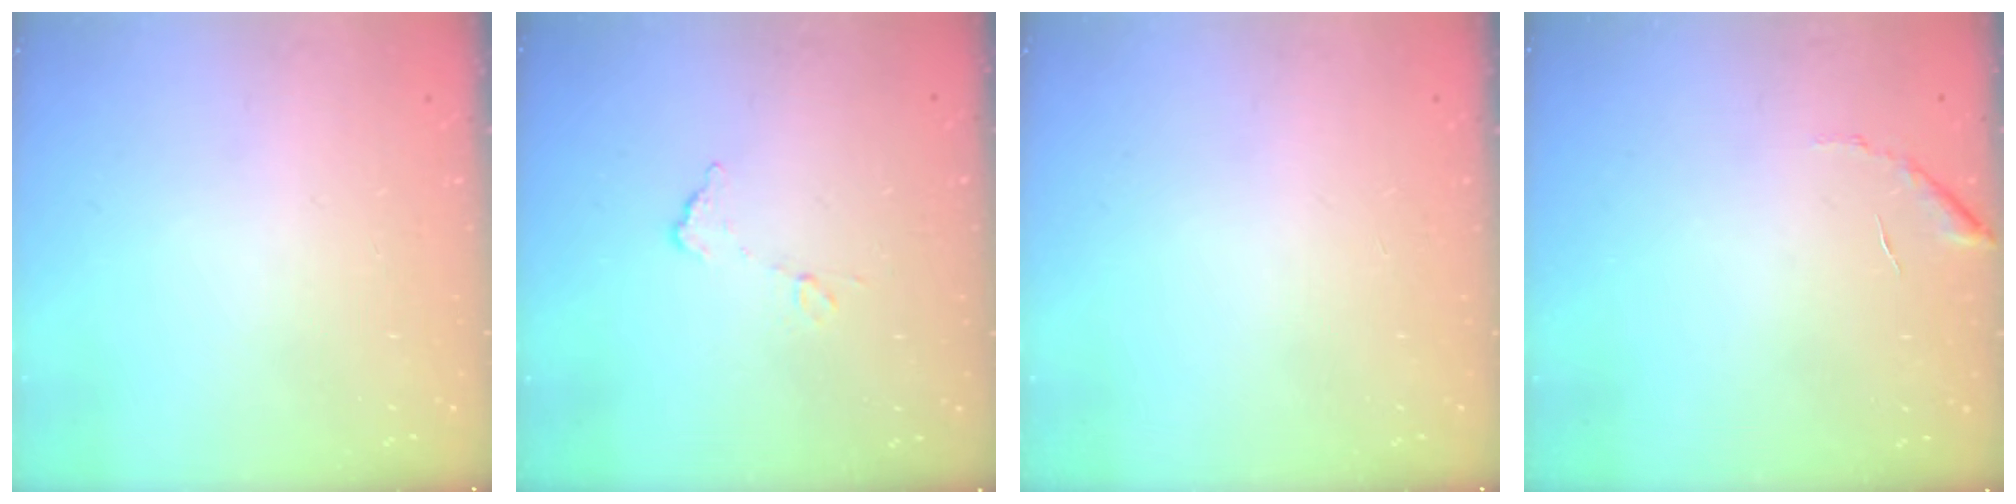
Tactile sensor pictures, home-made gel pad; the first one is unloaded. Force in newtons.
{"total": 5.5, "press": 5.5, "slide": 0.2}
{"total": 0.0}
{"total": 6.2, "press": 6.2, "slide": 0.2}